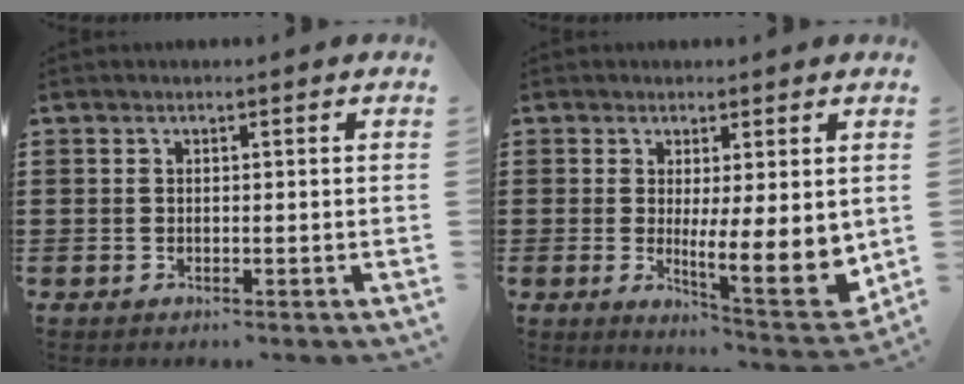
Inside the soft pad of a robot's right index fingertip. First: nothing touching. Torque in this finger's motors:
{"motor_torque": [2.14, 0.00, 0.78, 0.13]}